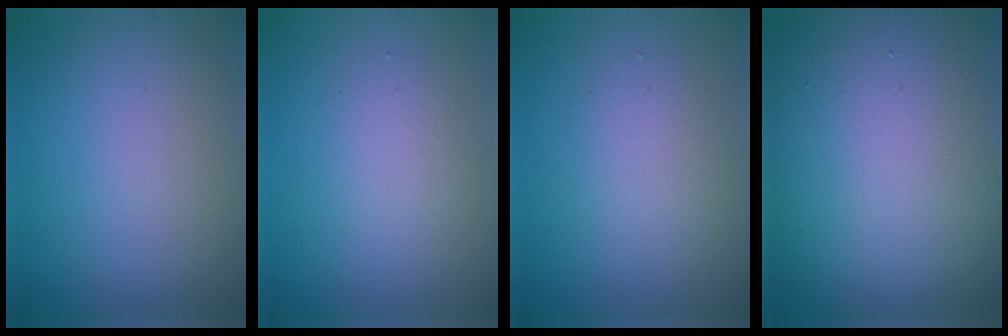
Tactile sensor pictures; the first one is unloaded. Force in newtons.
{"total": 1.9, "press": 1.9, "slide": 0.2}
{"total": 2.4, "press": 2.4, "slide": 0.2}
{"total": 18.3, "press": 18.3, "slide": 1.0}